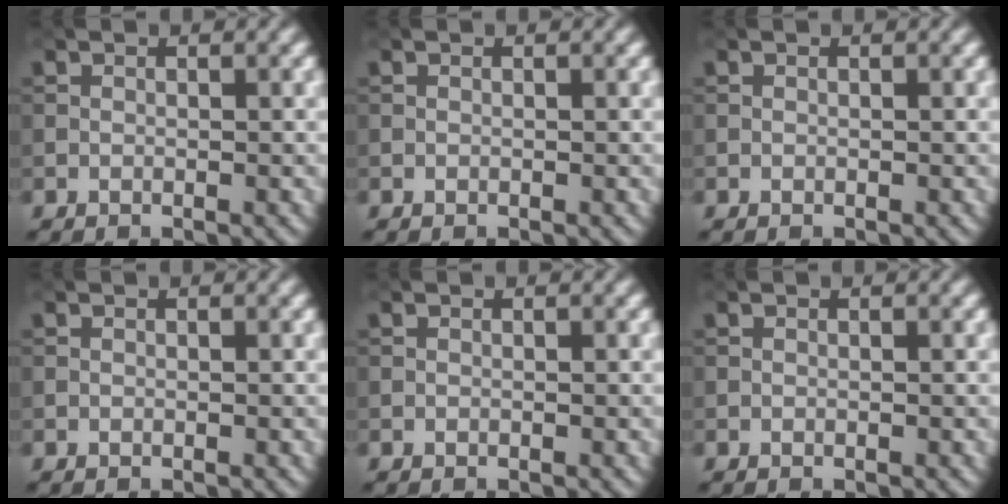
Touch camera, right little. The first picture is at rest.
{"total": 0.0}
{"total": 0.0}
{"total": 0.0}
{"total": 0.0}
{"total": 0.0}